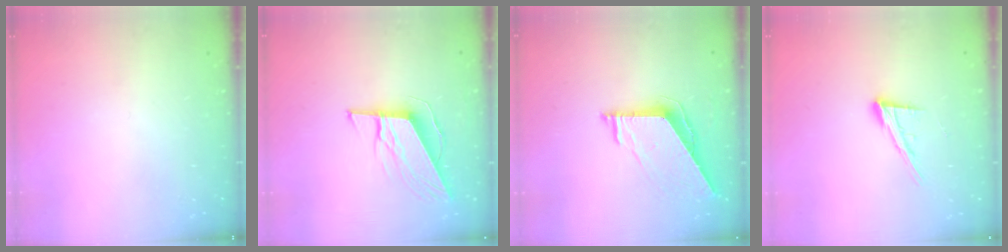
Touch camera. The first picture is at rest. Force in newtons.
{"total": 9.7, "press": 9.5, "slide": 1.9}
{"total": 7.6, "press": 7.6, "slide": 0.7}
{"total": 12.3, "press": 12.0, "slide": 2.5}